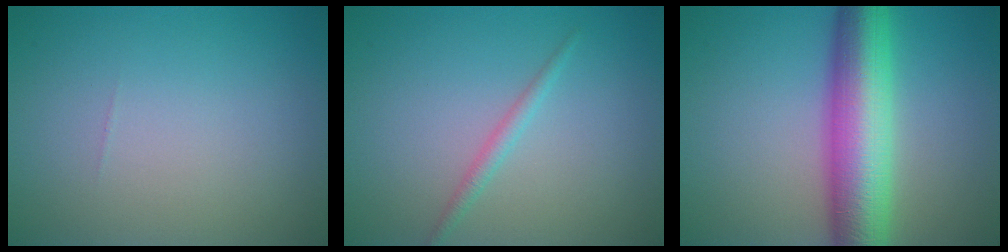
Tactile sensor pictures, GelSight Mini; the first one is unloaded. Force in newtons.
{"total": 1.3, "press": 1.3, "slide": 0.0}
{"total": 9.4, "press": 9.4, "slide": 0.2}